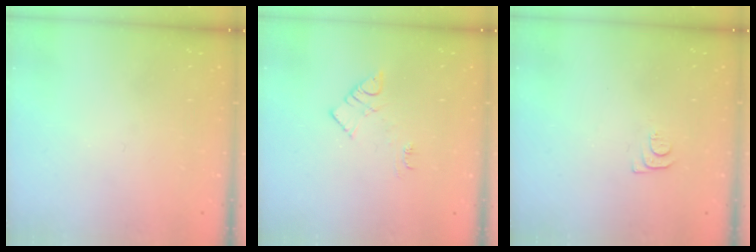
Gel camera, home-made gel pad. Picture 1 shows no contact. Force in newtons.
{"total": 5.6, "press": 5.5, "slide": 0.6}
{"total": 4.6, "press": 4.6, "slide": 0.6}